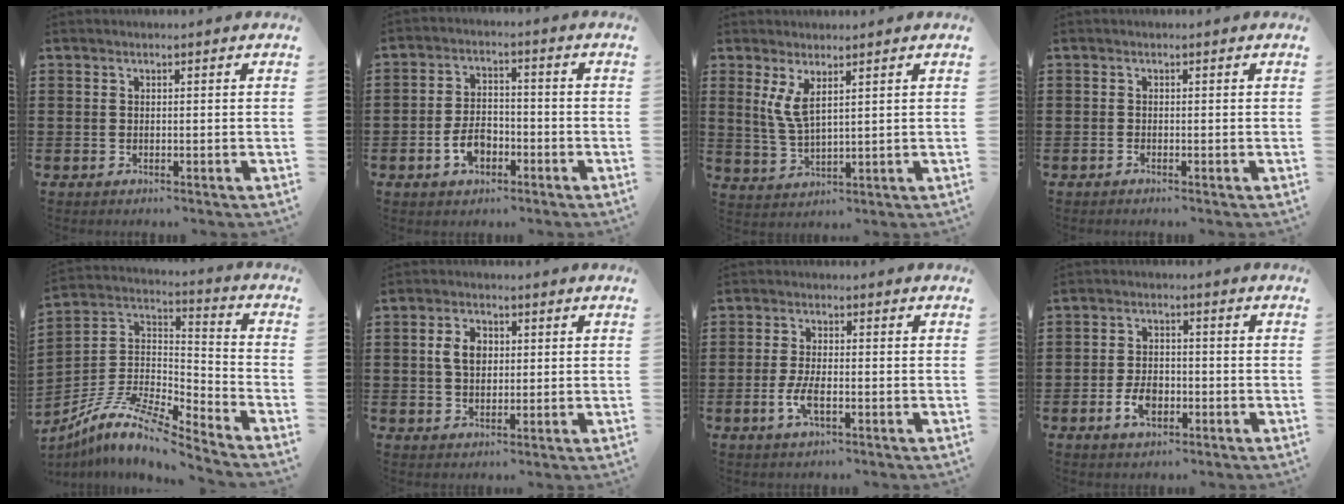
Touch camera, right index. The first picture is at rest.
{"total": 4.9, "force": [-2.3, 3.0, 3.1], "torque": [-0.068, 0.004, -0.046]}
{"total": 4.2, "force": [2.1, 1.2, 3.5], "torque": [-0.091, -0.007, 0.032]}
{"total": 0.6, "force": [-0.6, -0.2, 0.0], "torque": [0.000, -0.003, -0.011]}
{"total": 9.8, "force": [-8.4, 1.5, 4.7], "torque": [-0.108, 0.005, -0.174]}
{"total": 4.3, "force": [0.6, 3.0, 3.1], "torque": [-0.076, 0.010, 0.006]}
{"total": 4.0, "force": [-1.5, 1.4, 3.5], "torque": [-0.078, -0.004, -0.031]}
{"total": 4.4, "force": [-1.9, 2.6, 3.0], "torque": [-0.069, 0.002, -0.038]}